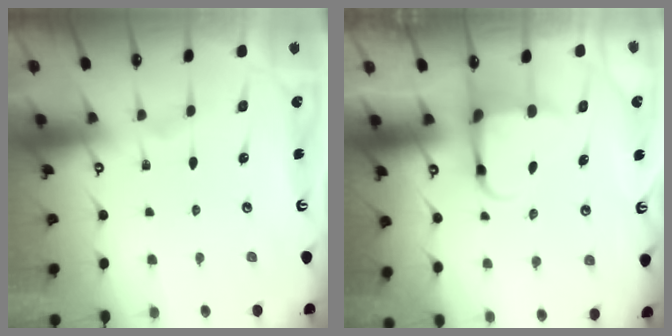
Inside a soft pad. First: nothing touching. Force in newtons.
{"total": 3.7, "press": 3.6, "slide": 0.7}